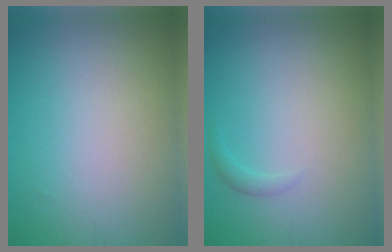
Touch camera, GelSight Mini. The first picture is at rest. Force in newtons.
{"total": 0.7, "press": 0.7, "slide": 0.1}